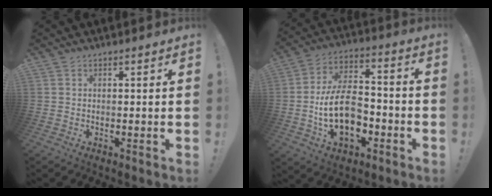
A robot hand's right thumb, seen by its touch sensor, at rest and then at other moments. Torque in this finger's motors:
{"motor_torque": [1.34, 1.39, 0.29, -0.04, 0.12]}